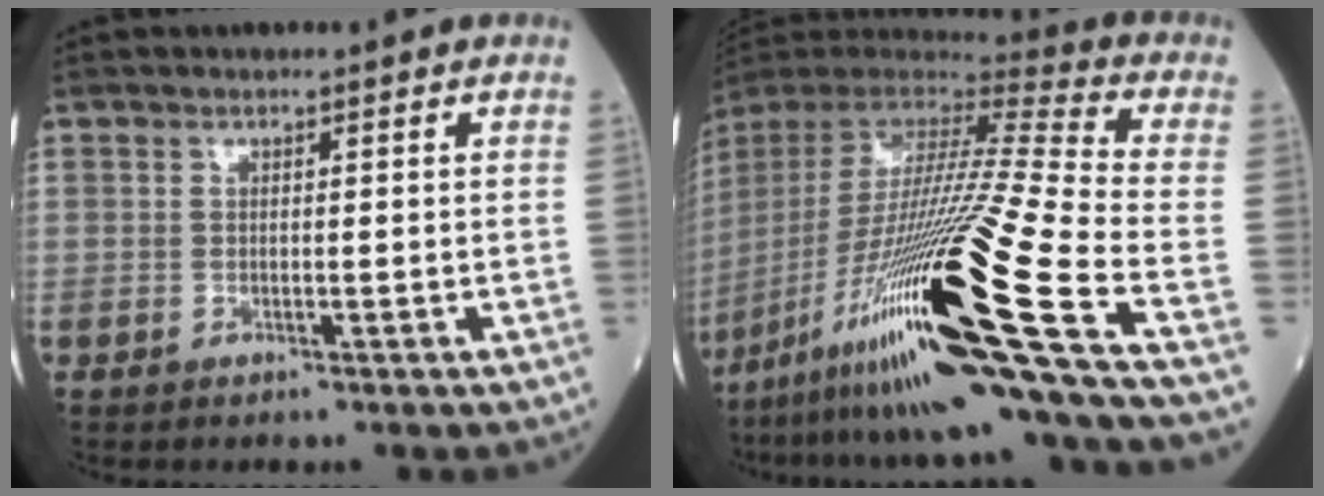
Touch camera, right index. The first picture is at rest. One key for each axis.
{"total": 34.2, "fx": -15.5, "fy": 0.0, "fz": 30.4, "tx": -0.560, "ty": -0.063, "tz": -0.288}